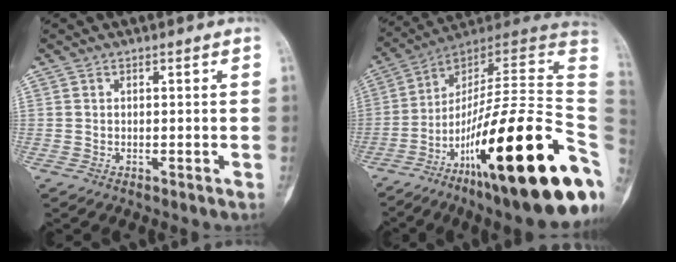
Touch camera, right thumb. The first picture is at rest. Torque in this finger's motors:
{"motor_torque": [3.71, 1.31, 2.10, -0.67, 0.79]}